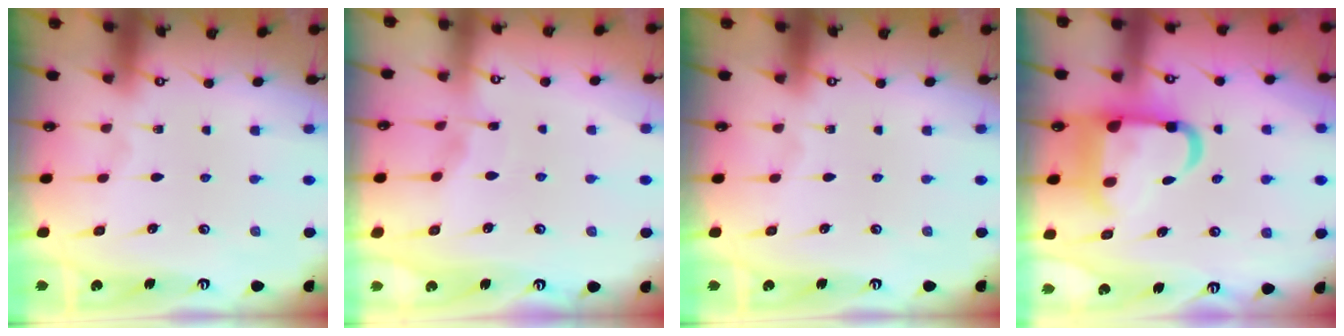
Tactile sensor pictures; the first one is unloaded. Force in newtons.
{"total": 2.7, "press": 2.6, "slide": 0.4}
{"total": 0.0}
{"total": 13.6, "press": 13.5, "slide": 1.6}